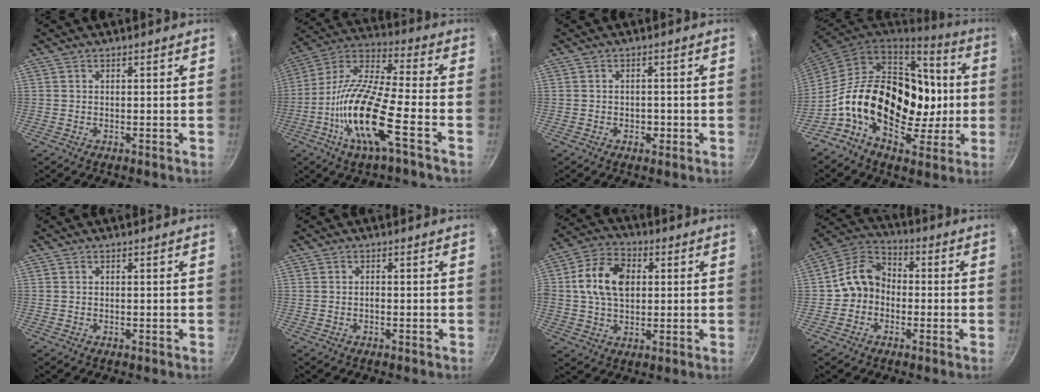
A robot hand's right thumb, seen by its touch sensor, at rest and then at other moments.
{"total": 17.5, "force": [-6.4, 3.9, 15.8], "torque": [-0.309, 0.035, -0.143]}
{"total": 2.1, "force": [-0.7, 1.6, 1.2], "torque": [-0.011, 0.005, -0.010]}
{"total": 26.5, "force": [-1.7, 18.1, 19.2], "torque": [-0.288, 0.038, -0.027]}
{"total": 0.0}
{"total": 0.6, "force": [-0.3, 0.3, 0.4], "torque": [-0.007, 0.004, -0.006]}
{"total": 12.1, "force": [1.8, 8.4, 8.5], "torque": [-0.136, 0.012, 0.019]}
{"total": 8.9, "force": [-1.3, 7.5, 4.7], "torque": [-0.051, 0.033, -0.045]}